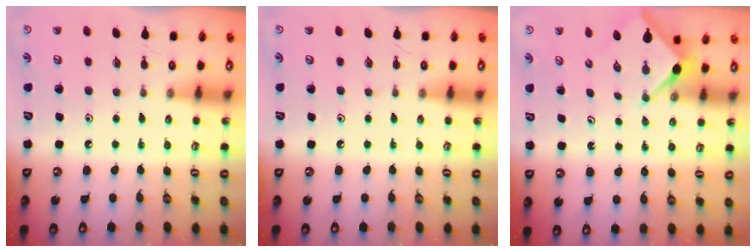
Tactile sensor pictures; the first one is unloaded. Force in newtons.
{"total": 0.0}
{"total": 3.0, "press": 3.0, "slide": 0.3}